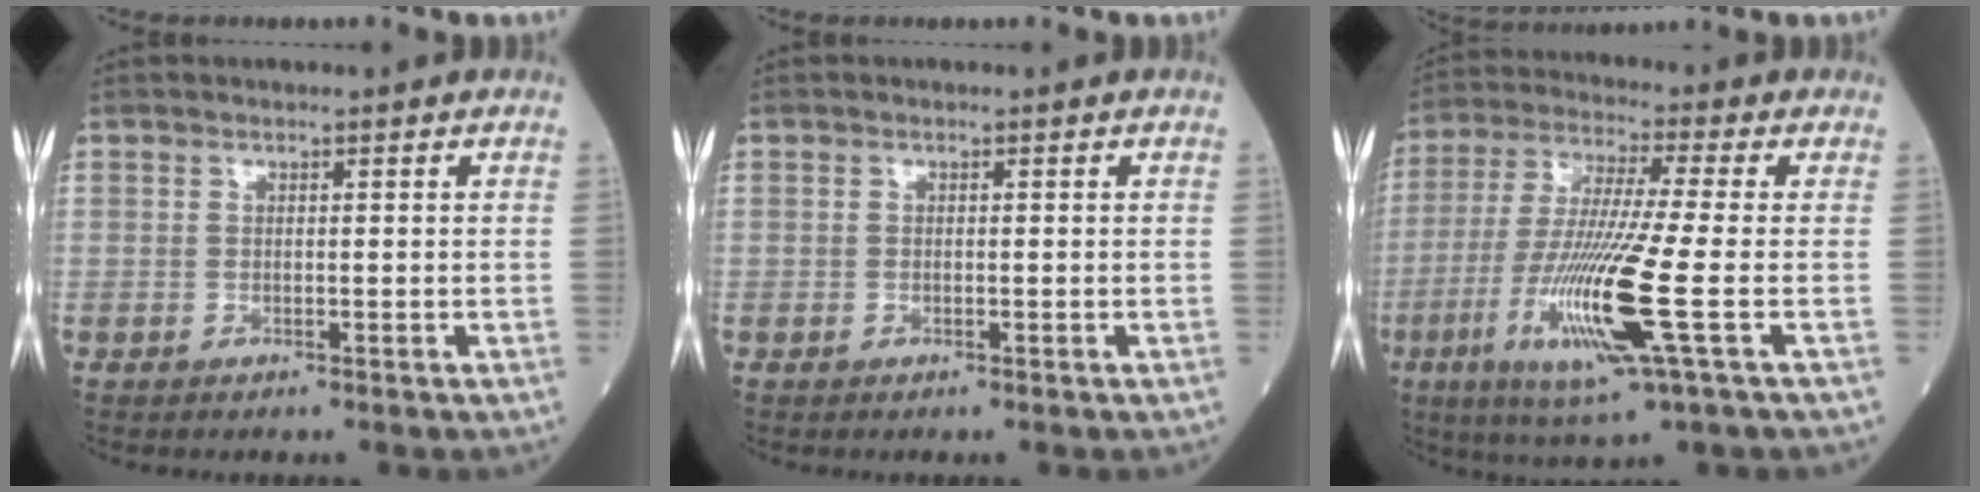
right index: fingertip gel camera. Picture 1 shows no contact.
{"total": 0.0}
{"total": 15.0, "force": [-4.4, -0.3, 14.3], "torque": [-0.302, -0.025, -0.087]}